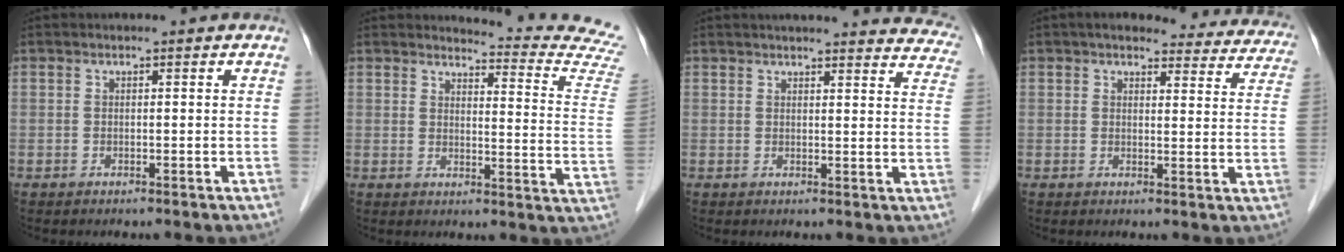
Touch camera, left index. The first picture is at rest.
{"total": 15.3, "force": [15.2, -1.0, 1.2], "torque": [0.004, -0.143, 0.137]}
{"total": 22.3, "force": [20.9, 3.5, 6.9], "torque": [-0.081, -0.042, 0.223]}
{"total": 18.0, "force": [16.5, 4.9, 5.2], "torque": [-0.035, -0.008, 0.170]}